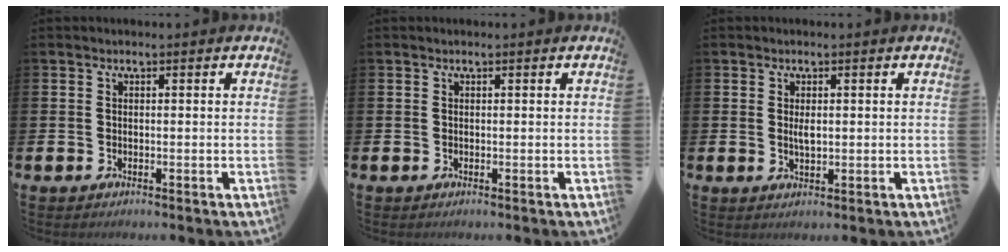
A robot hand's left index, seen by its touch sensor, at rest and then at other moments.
{"total": 0.0}
{"total": 1.6, "force": [0.3, 0.6, 1.5], "torque": [-0.020, -0.003, 0.001]}